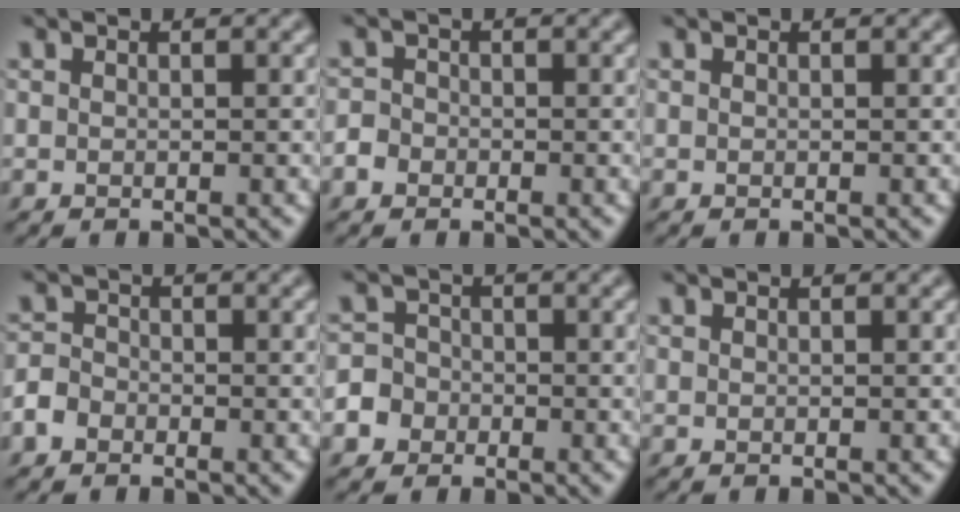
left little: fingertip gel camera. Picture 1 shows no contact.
{"total": 2.9, "force": [-1.5, 2.3, 0.7], "torque": [-0.005, 0.002, -0.038]}
{"total": 0.0}
{"total": 2.5, "force": [-1.5, 1.9, 0.8], "torque": [-0.010, -0.002, -0.033]}
{"total": 6.6, "force": [-3.2, 5.6, 1.2], "torque": [-0.029, -0.009, -0.086]}
{"total": 0.0}